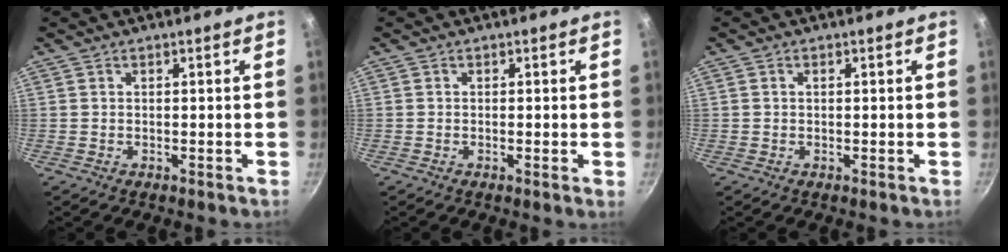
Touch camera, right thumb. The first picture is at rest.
{"total": 0.9, "force": [-0.2, 0.0, 0.9], "torque": [-0.014, -0.002, -0.006]}
{"total": 0.7, "force": [0.1, 0.5, 0.4], "torque": [-0.005, 0.004, 0.001]}